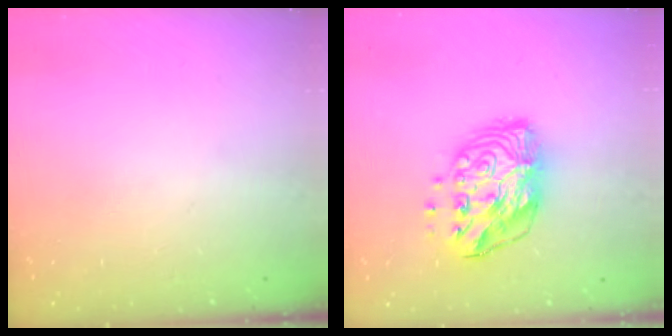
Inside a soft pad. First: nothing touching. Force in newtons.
{"total": 13.7, "press": 13.6, "slide": 1.2}